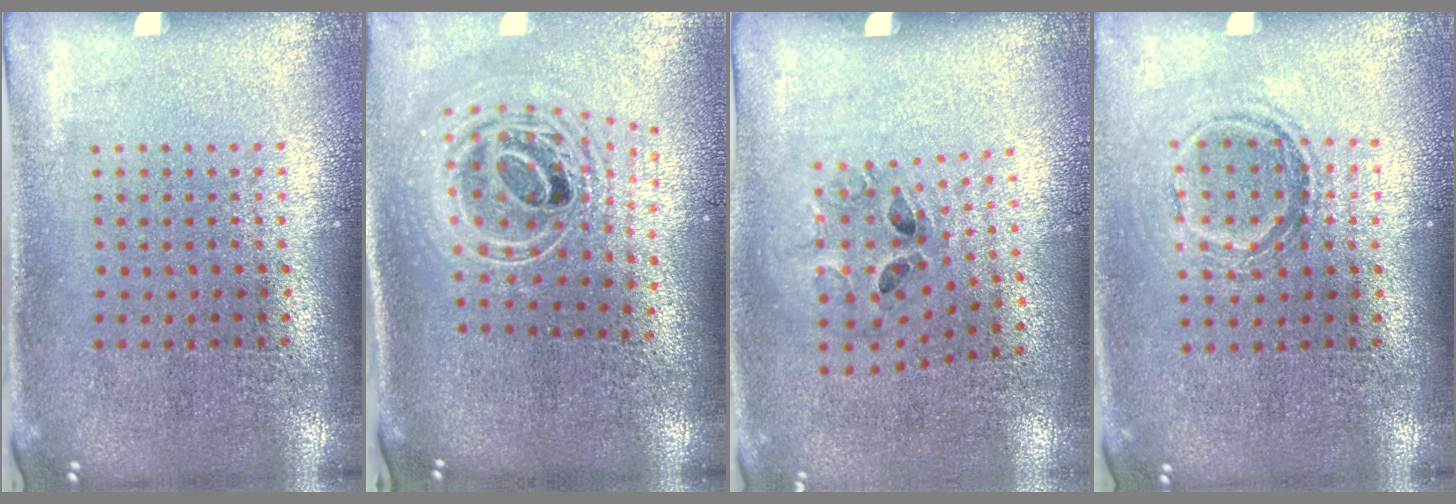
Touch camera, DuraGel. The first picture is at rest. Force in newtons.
{"total": 2.5, "press": 1.8, "slide": 1.8}
{"total": 1.3, "press": 0.7, "slide": 1.1}
{"total": 1.1, "press": 1.0, "slide": 0.5}